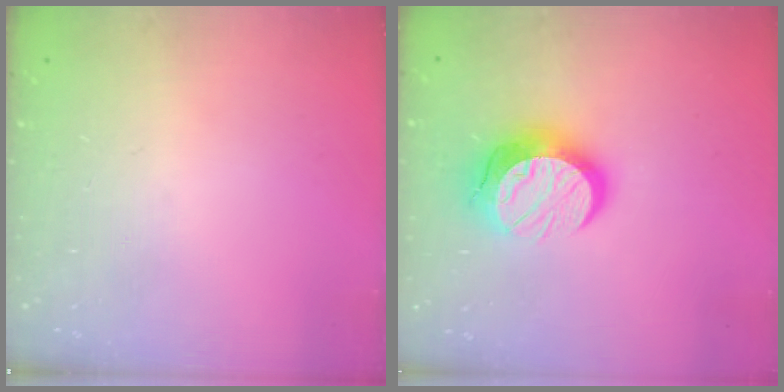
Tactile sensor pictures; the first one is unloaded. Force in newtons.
{"total": 14.3, "press": 14.3, "slide": 1.0}